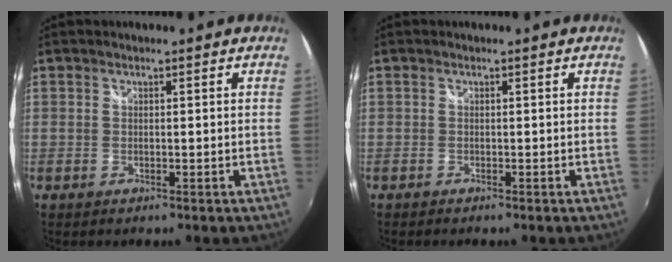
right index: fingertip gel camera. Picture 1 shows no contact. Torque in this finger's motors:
{"motor_torque": [0.09, 0.02, 0.04, 0.00]}